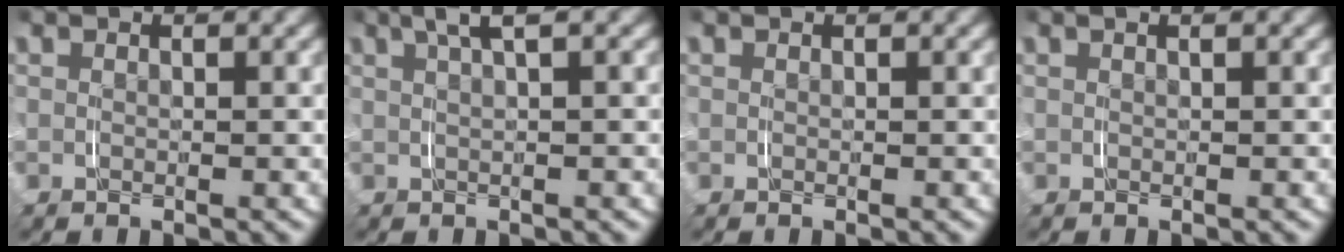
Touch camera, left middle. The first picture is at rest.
{"total": 3.4, "force": [2.3, 0.5, 2.4], "torque": [-0.036, 0.017, 0.032]}
{"total": 0.0}
{"total": 0.8, "force": [0.5, 0.0, 0.6], "torque": [-0.006, 0.007, 0.006]}